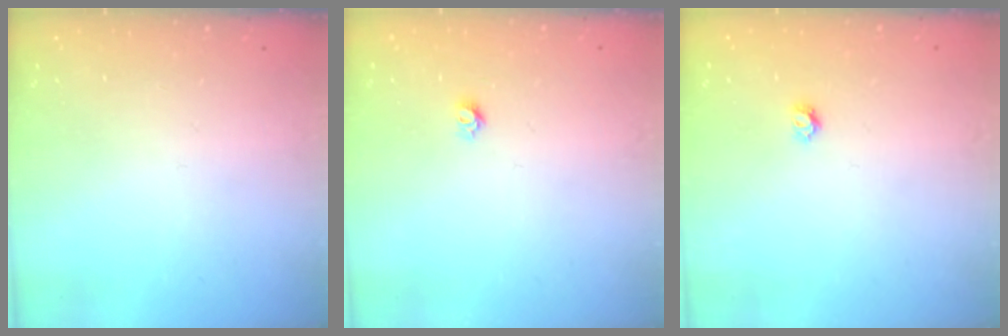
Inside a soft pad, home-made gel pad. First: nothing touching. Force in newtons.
{"total": 3.9, "press": 3.9, "slide": 0.3}
{"total": 3.7, "press": 3.6, "slide": 0.4}